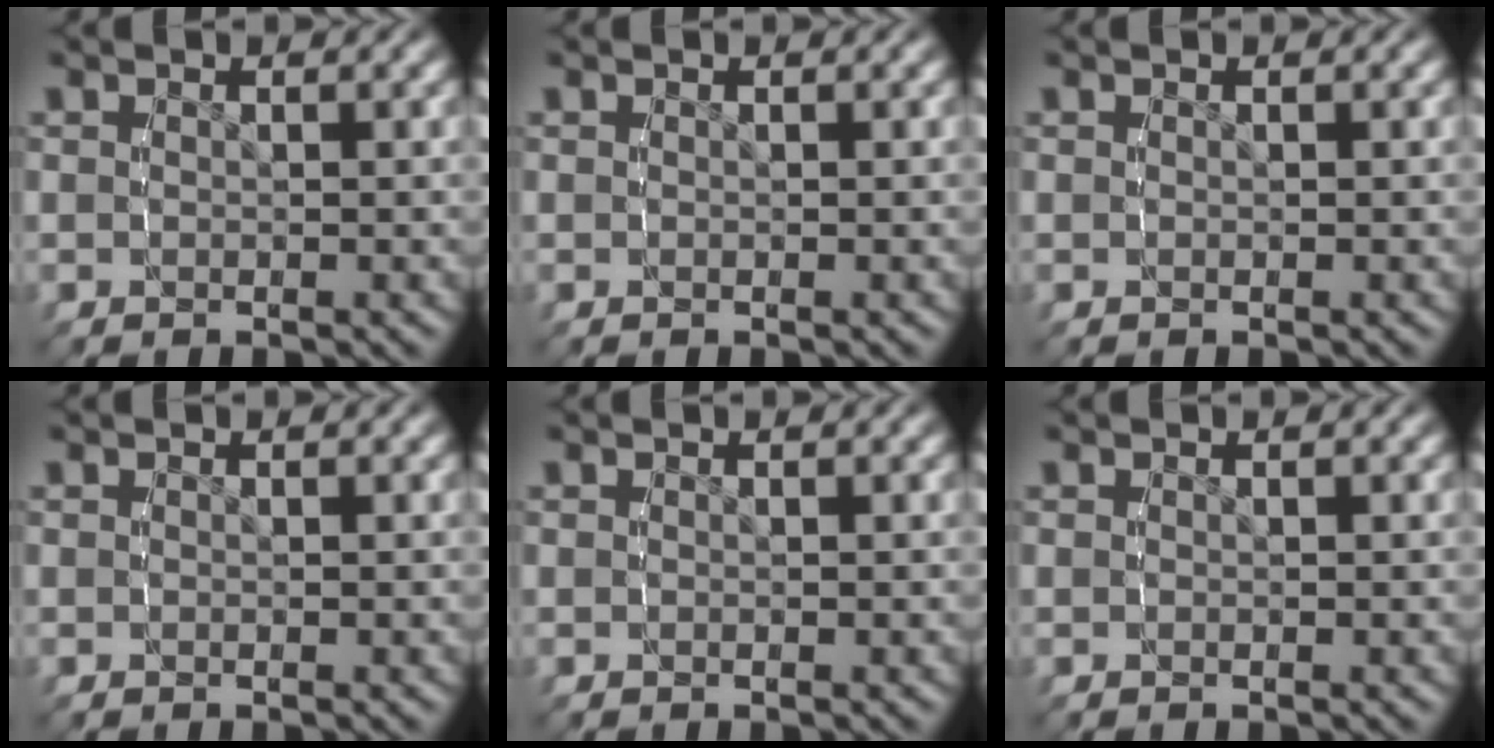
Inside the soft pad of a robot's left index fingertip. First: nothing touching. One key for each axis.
{"total": 0.0}
{"total": 0.0}
{"total": 0.0}
{"total": 0.0}
{"total": 0.0}